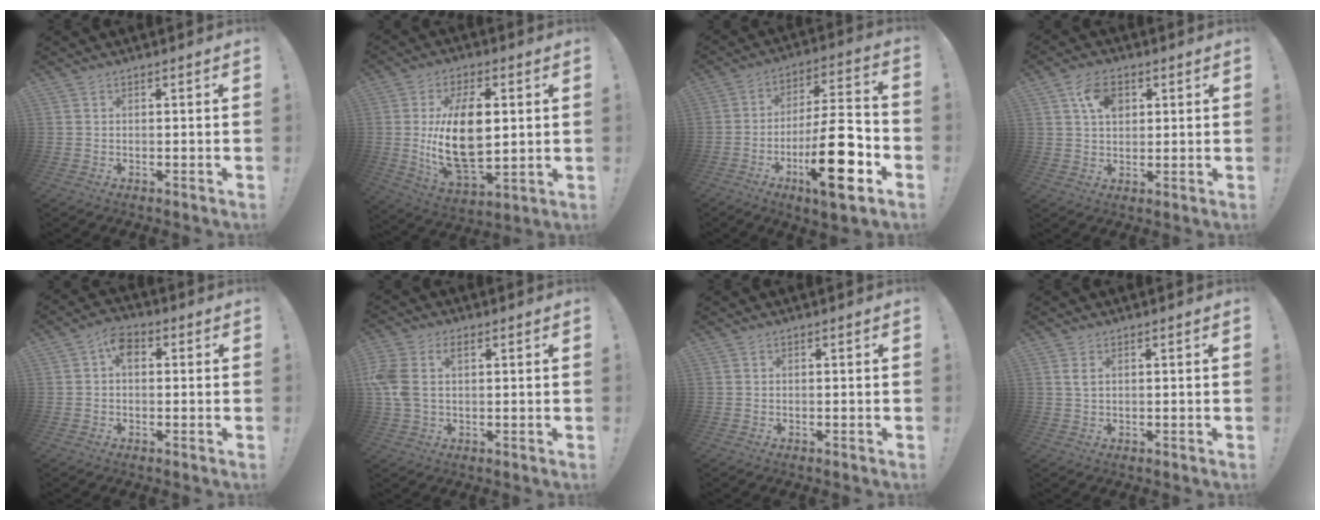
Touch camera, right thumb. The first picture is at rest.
{"total": 18.7, "force": [1.8, 9.9, 15.8], "torque": [-0.294, -0.013, 0.029]}
{"total": 21.0, "force": [-7.7, 6.2, 18.5], "torque": [-0.298, 0.043, -0.117]}
{"total": 8.1, "force": [3.1, 5.4, 5.2], "torque": [-0.086, 0.003, 0.060]}
{"total": 5.3, "force": [0.8, 3.5, 3.9], "torque": [-0.058, 0.007, 0.015]}
{"total": 7.6, "force": [1.7, 5.1, 5.4], "torque": [-0.131, -0.003, 0.027]}
{"total": 0.0}
{"total": 1.8, "force": [0.8, 0.6, 1.5], "torque": [-0.025, -0.001, 0.012]}